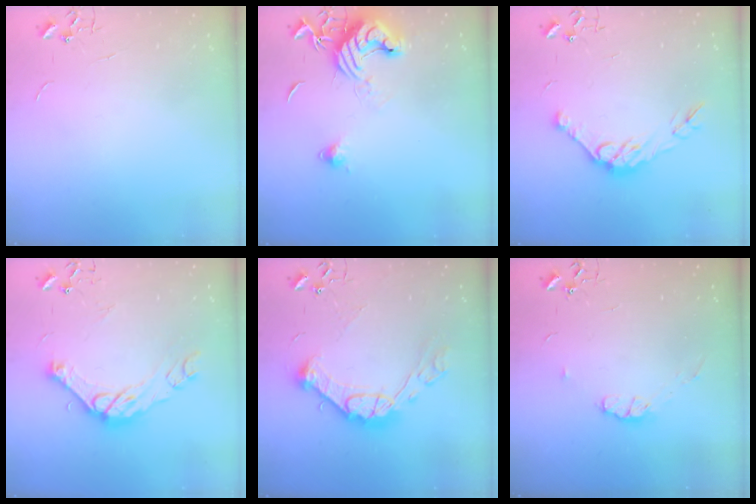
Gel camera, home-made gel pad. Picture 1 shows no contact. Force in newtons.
{"total": 13.2, "press": 13.1, "slide": 1.7}
{"total": 12.0, "press": 12.0, "slide": 1.0}
{"total": 14.2, "press": 14.2, "slide": 1.2}
{"total": 15.8, "press": 15.6, "slide": 1.9}
{"total": 5.8, "press": 5.7, "slide": 0.9}